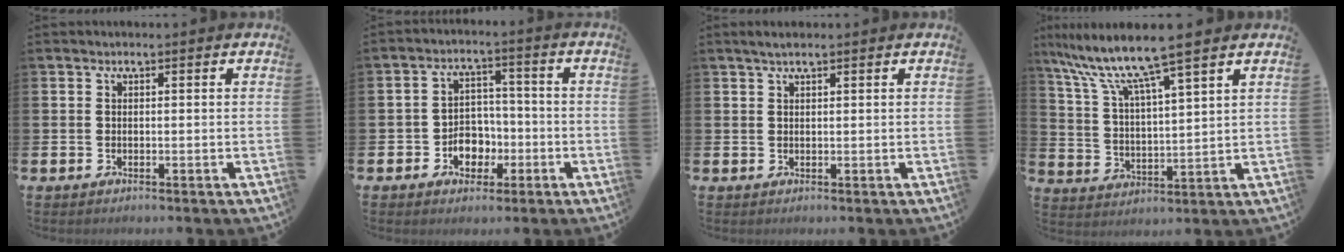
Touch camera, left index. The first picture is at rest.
{"total": 4.8, "force": [-1.9, 4.0, 2.0], "torque": [-0.034, 0.004, -0.040]}
{"total": 1.7, "force": [1.2, 0.4, 1.1], "torque": [-0.018, 0.003, 0.021]}
{"total": 9.4, "force": [7.8, 0.4, 5.1], "torque": [-0.130, -0.037, 0.132]}